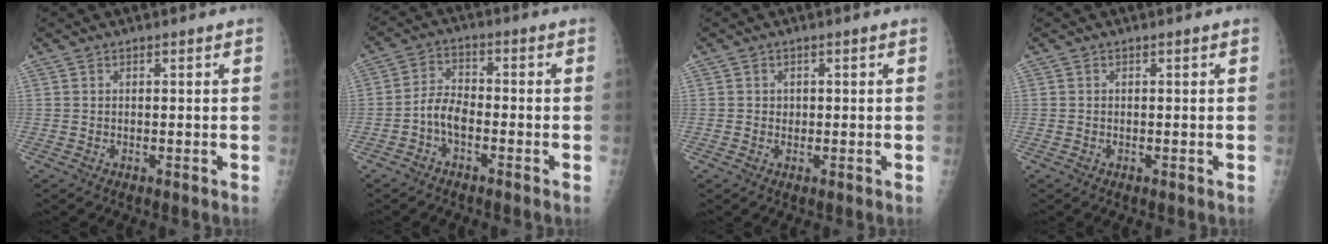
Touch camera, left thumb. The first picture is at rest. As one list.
[{"total": 5.1, "force": [-2.3, 2.8, 3.5], "torque": [-0.058, 0.025, -0.052]}, {"total": 1.0, "force": [0.0, 1.0, 0.3], "torque": [0.006, 0.002, -0.001]}, {"total": 0.0}]